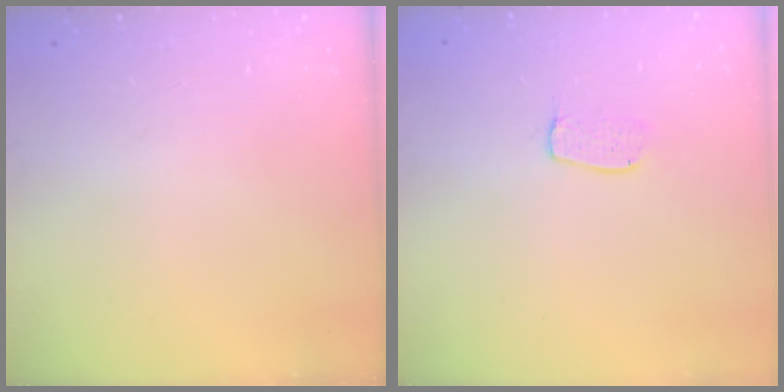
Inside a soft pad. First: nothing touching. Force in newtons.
{"total": 5.7, "press": 5.7, "slide": 0.4}